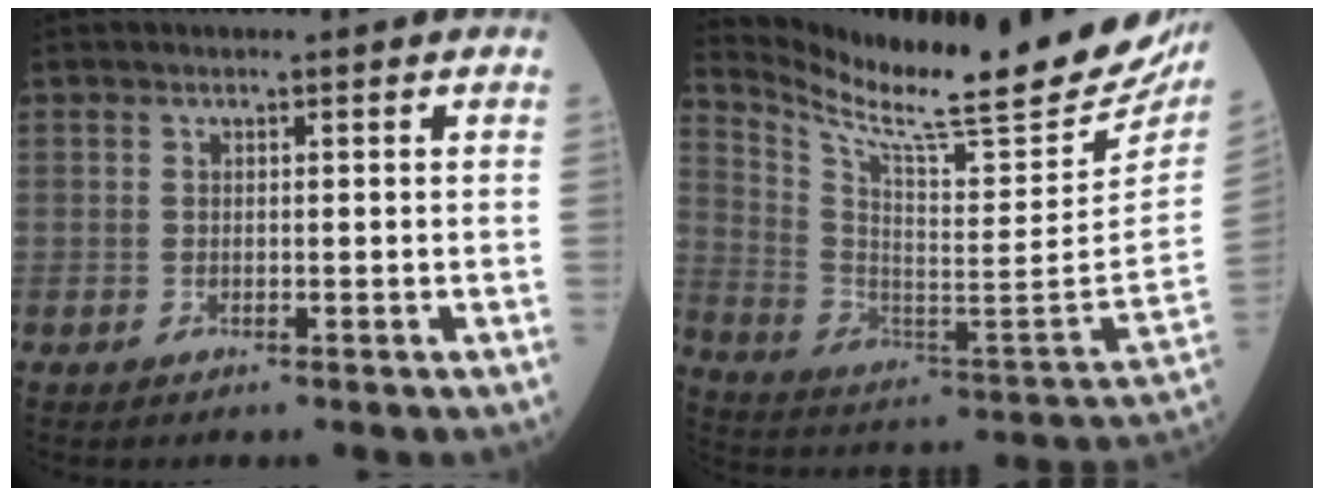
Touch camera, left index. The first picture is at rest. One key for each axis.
{"total": 26.6, "fx": 22.4, "fy": 1.7, "fz": 14.1, "tx": -0.252, "ty": -0.102, "tz": 0.325}